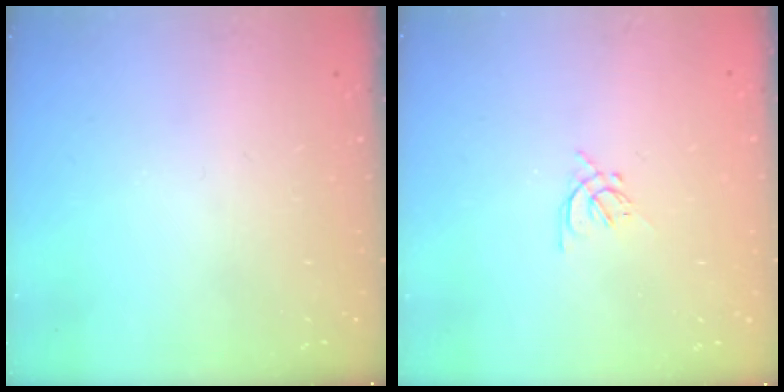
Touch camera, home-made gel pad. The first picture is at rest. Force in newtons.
{"total": 2.0, "press": 1.9, "slide": 0.5}